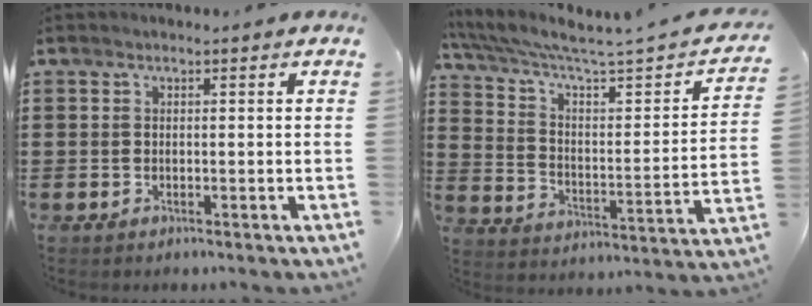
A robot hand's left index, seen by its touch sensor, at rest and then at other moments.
{"total": 4.3, "force": [3.0, 0.4, 3.0], "torque": [-0.076, -0.036, 0.042]}